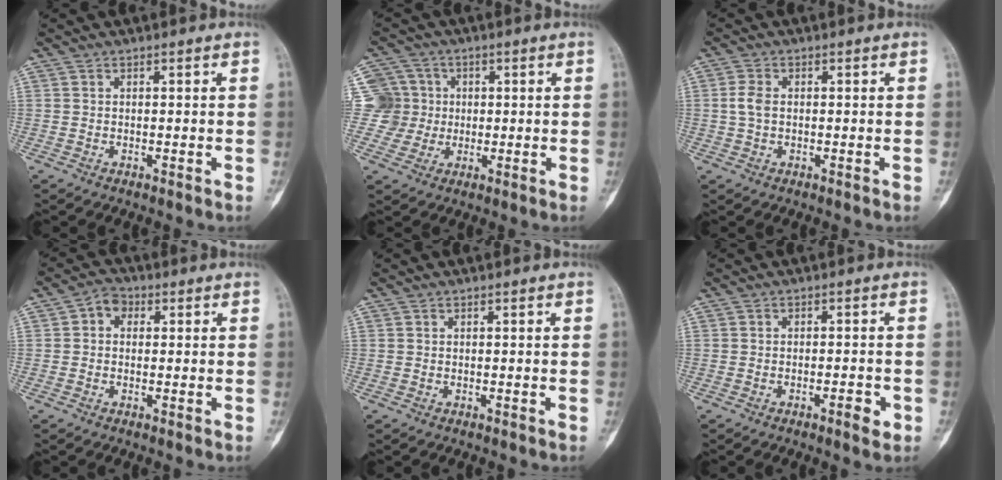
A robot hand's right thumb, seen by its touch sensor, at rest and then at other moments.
{"total": 8.6, "force": [0.7, 8.5, 1.0], "torque": [0.009, 0.018, 0.013]}
{"total": 2.9, "force": [0.1, 1.9, 2.2], "torque": [-0.053, 0.005, -0.003]}
{"total": 3.6, "force": [0.6, 2.9, 2.0], "torque": [-0.016, 0.011, 0.001]}
{"total": 0.0}
{"total": 3.1, "force": [-1.4, 0.9, 2.6], "torque": [-0.036, 0.005, -0.020]}